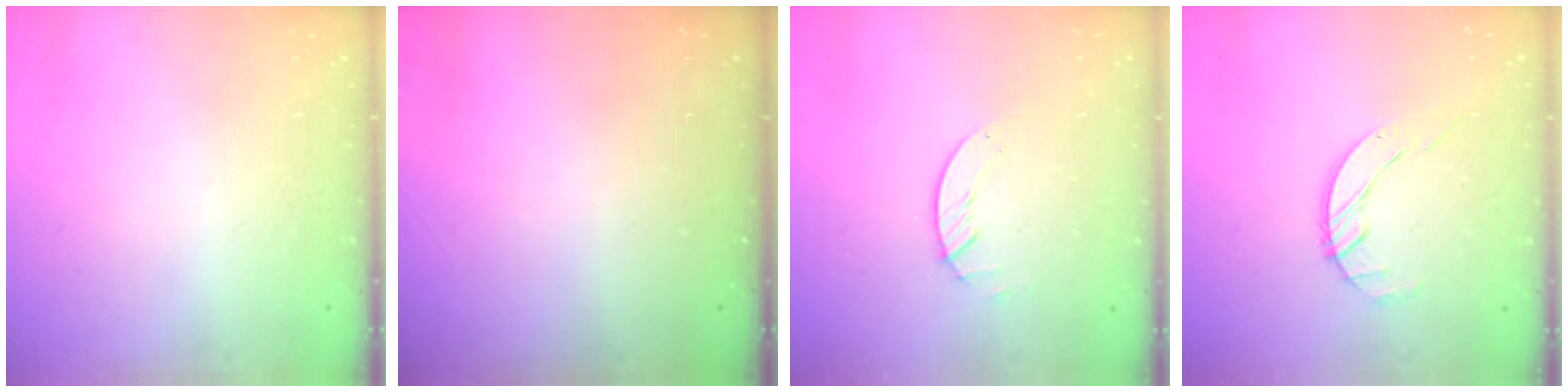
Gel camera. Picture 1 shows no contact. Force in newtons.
{"total": 0.0}
{"total": 1.2, "press": 1.1, "slide": 0.2}
{"total": 2.7, "press": 2.7, "slide": 0.3}